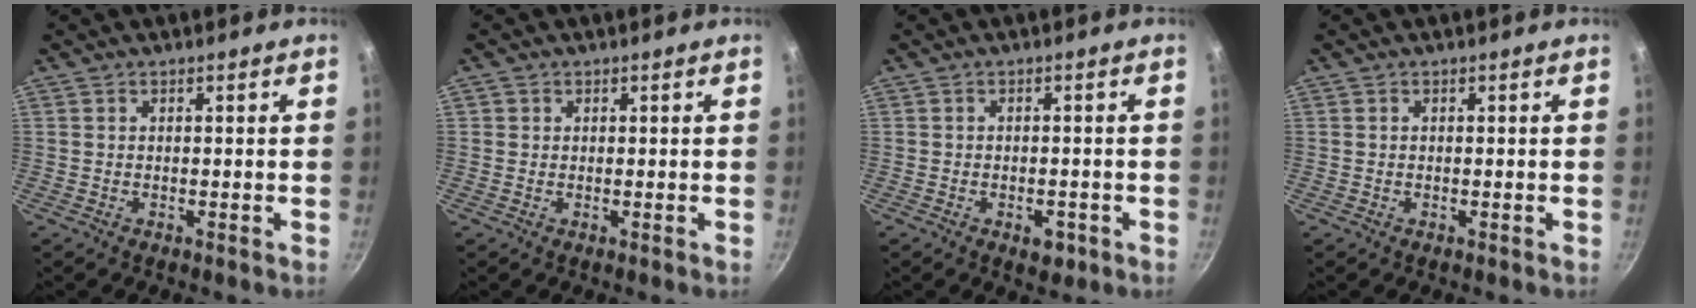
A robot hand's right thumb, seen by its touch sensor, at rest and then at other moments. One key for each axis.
{"total": 0.8, "fx": 0.2, "fy": 0.8, "fz": 0.1, "tx": 0.003, "ty": 0.000, "tz": 0.000}
{"total": 3.4, "fx": -1.5, "fy": 2.1, "fz": 2.3, "tx": -0.022, "ty": 0.011, "tz": -0.013}
{"total": 0.0}